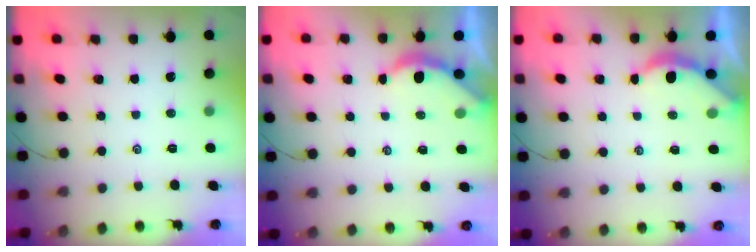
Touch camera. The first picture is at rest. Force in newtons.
{"total": 2.9, "press": 2.9, "slide": 0.2}
{"total": 2.9, "press": 2.9, "slide": 0.2}